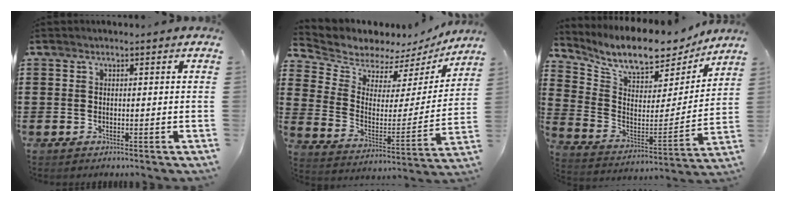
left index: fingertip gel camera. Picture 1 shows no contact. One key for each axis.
{"total": 5.8, "fx": 5.5, "fy": 1.9, "fz": 0.3, "tx": -0.045, "ty": -0.047, "tz": 0.094}
{"total": 9.2, "fx": 8.0, "fy": 2.5, "fz": 3.7, "tx": -0.098, "ty": -0.063, "tz": 0.134}